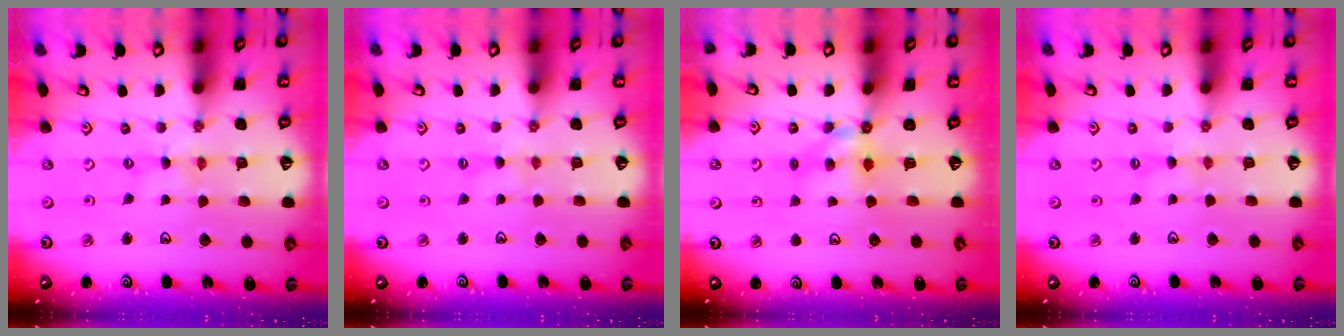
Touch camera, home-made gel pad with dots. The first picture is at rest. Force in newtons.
{"total": 1.8, "press": 1.8, "slide": 0.4}
{"total": 5.4, "press": 5.4, "slide": 0.2}
{"total": 1.8, "press": 1.8, "slide": 0.4}